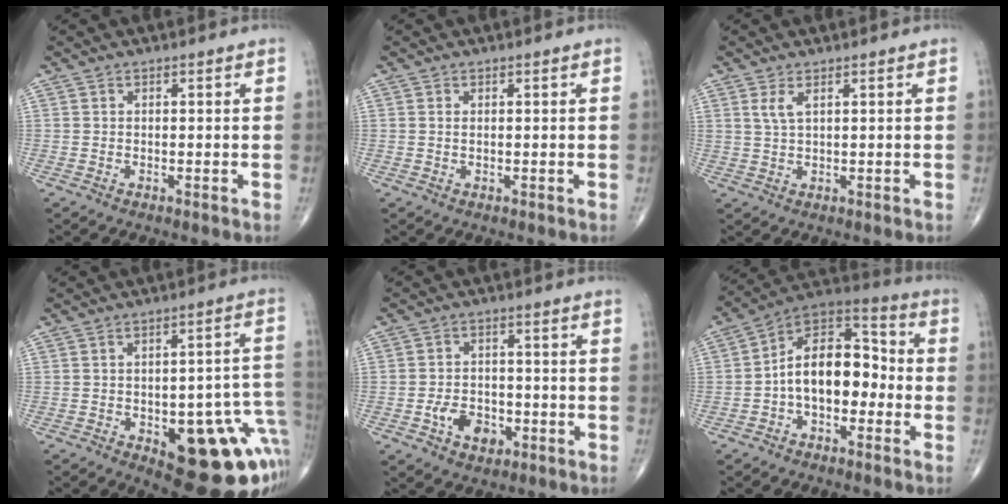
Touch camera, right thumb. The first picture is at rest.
{"total": 0.6, "force": [0.1, 0.3, 0.5], "torque": [-0.011, 0.002, 0.004]}
{"total": 2.6, "force": [1.3, 0.8, 2.1], "torque": [-0.049, -0.002, 0.033]}
{"total": 21.3, "force": [-6.4, 8.6, 18.4], "torque": [-0.161, 0.035, -0.057]}
{"total": 6.8, "force": [-2.6, 4.6, 4.2], "torque": [-0.048, 0.015, -0.042]}
{"total": 14.6, "force": [-2.2, 8.9, 11.4], "torque": [-0.155, 0.050, -0.051]}